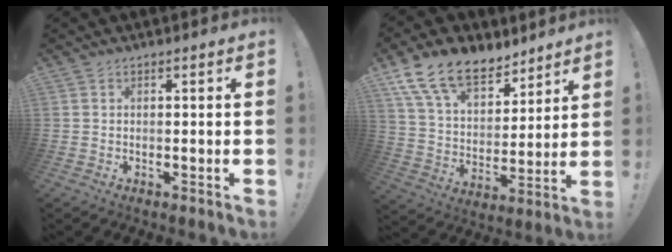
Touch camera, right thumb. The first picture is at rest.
{"total": 16.6, "force": [11.3, 9.1, 8.1], "torque": [-0.151, -0.075, 0.213]}